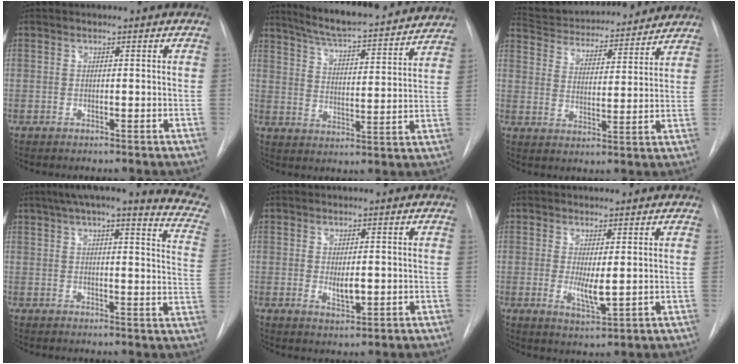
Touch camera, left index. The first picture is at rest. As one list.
[{"total": 21.5, "force": [19.6, 2.5, 8.4], "torque": [-0.131, -0.014, 0.267]}, {"total": 18.9, "force": [17.7, 4.1, 5.3], "torque": [-0.089, 0.017, 0.255]}, {"total": 19.3, "force": [15.9, 1.9, 10.6], "torque": [-0.138, -0.023, 0.177]}, {"total": 2.6, "force": [0.2, 1.0, 2.3], "torque": [-0.043, -0.008, 0.010]}, {"total": 3.8, "force": [0.5, 0.9, 3.6], "torque": [-0.065, -0.014, 0.016]}]